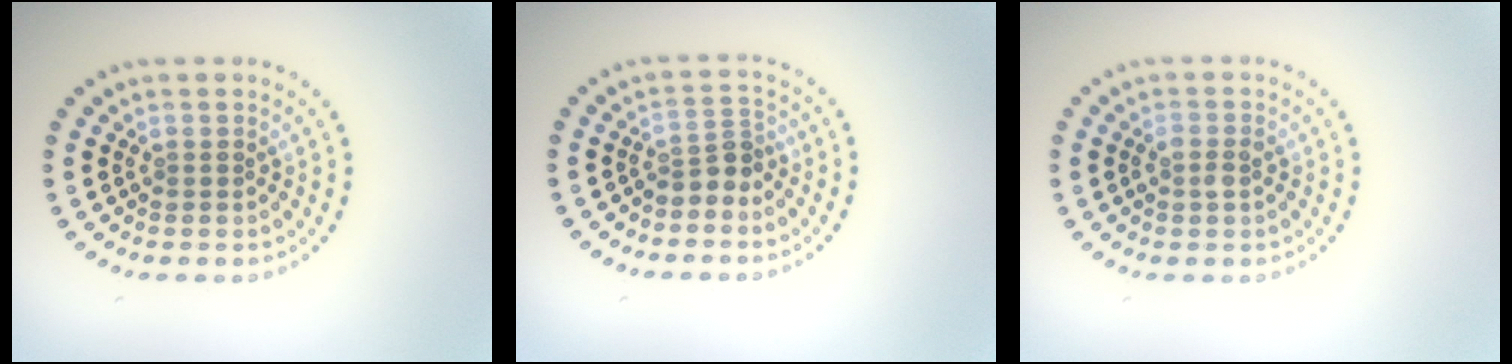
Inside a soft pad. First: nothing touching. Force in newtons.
{"total": 2.3, "press": 1.8, "slide": 1.4}
{"total": 1.3, "press": 1.3, "slide": 0.4}